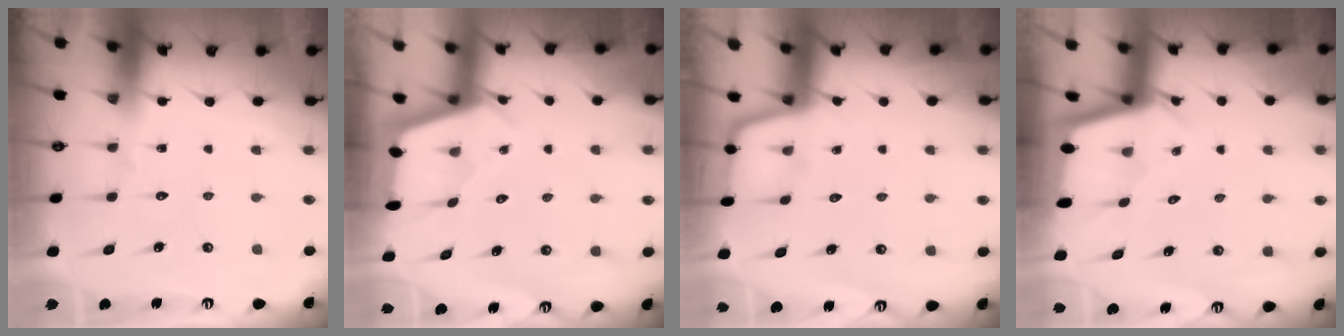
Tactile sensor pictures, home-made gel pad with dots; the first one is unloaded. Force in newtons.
{"total": 2.4, "press": 2.4, "slide": 0.3}
{"total": 1.7, "press": 1.7, "slide": 0.4}
{"total": 2.1, "press": 2.1, "slide": 0.2}